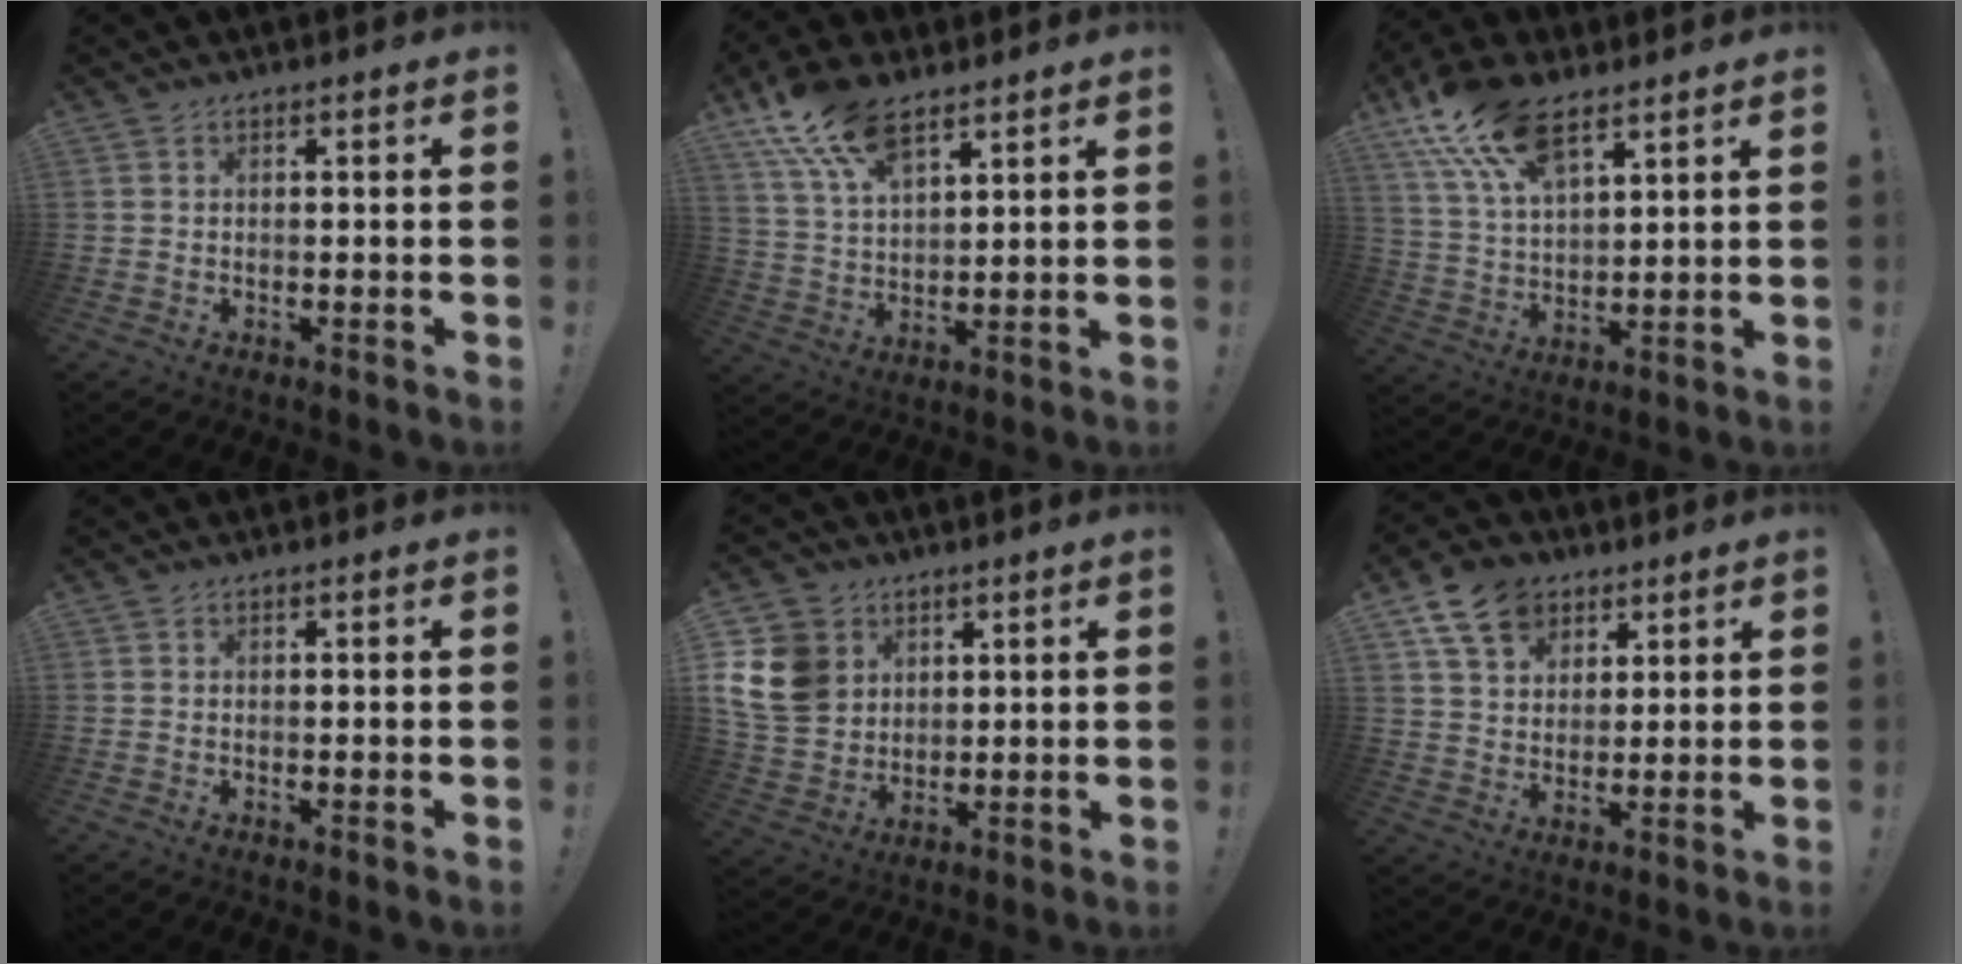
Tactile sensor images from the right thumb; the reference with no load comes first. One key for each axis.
{"total": 13.0, "fx": 8.9, "fy": 6.1, "fz": 7.4, "tx": -0.147, "ty": -0.035, "tz": 0.169}
{"total": 15.6, "fx": 10.4, "fy": 7.4, "fz": 8.9, "tx": -0.187, "ty": -0.047, "tz": 0.194}
{"total": 0.0}
{"total": 14.6, "fx": 4.6, "fy": 12.2, "fz": 6.5, "tx": -0.129, "ty": -0.020, "tz": 0.095}
{"total": 12.3, "fx": 6.8, "fy": 8.9, "fz": 5.1, "tx": -0.076, "ty": -0.033, "tz": 0.131}